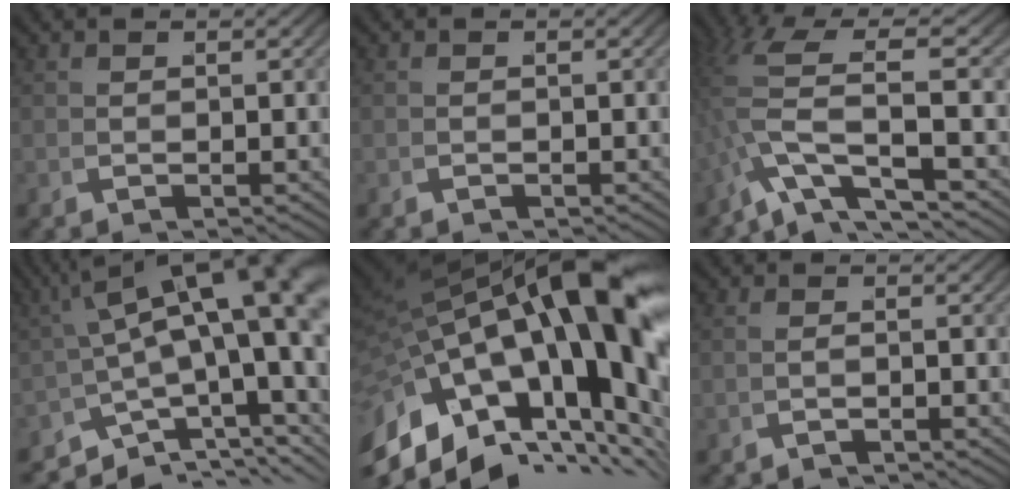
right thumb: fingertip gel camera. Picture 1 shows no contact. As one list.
[{"total": 0.0}, {"total": 6.7, "force": [0.2, 2.9, 6.1], "torque": [-0.135, -0.016, 0.020]}, {"total": 16.3, "force": [-0.2, 9.5, 13.2], "torque": [-0.178, -0.024, 0.006]}, {"total": 24.8, "force": [0.0, 14.4, 20.2], "torque": [-0.359, -0.037, 0.024]}, {"total": 1.1, "force": [-1.1, 0.2, 0.2], "torque": [-0.007, -0.001, -0.017]}]